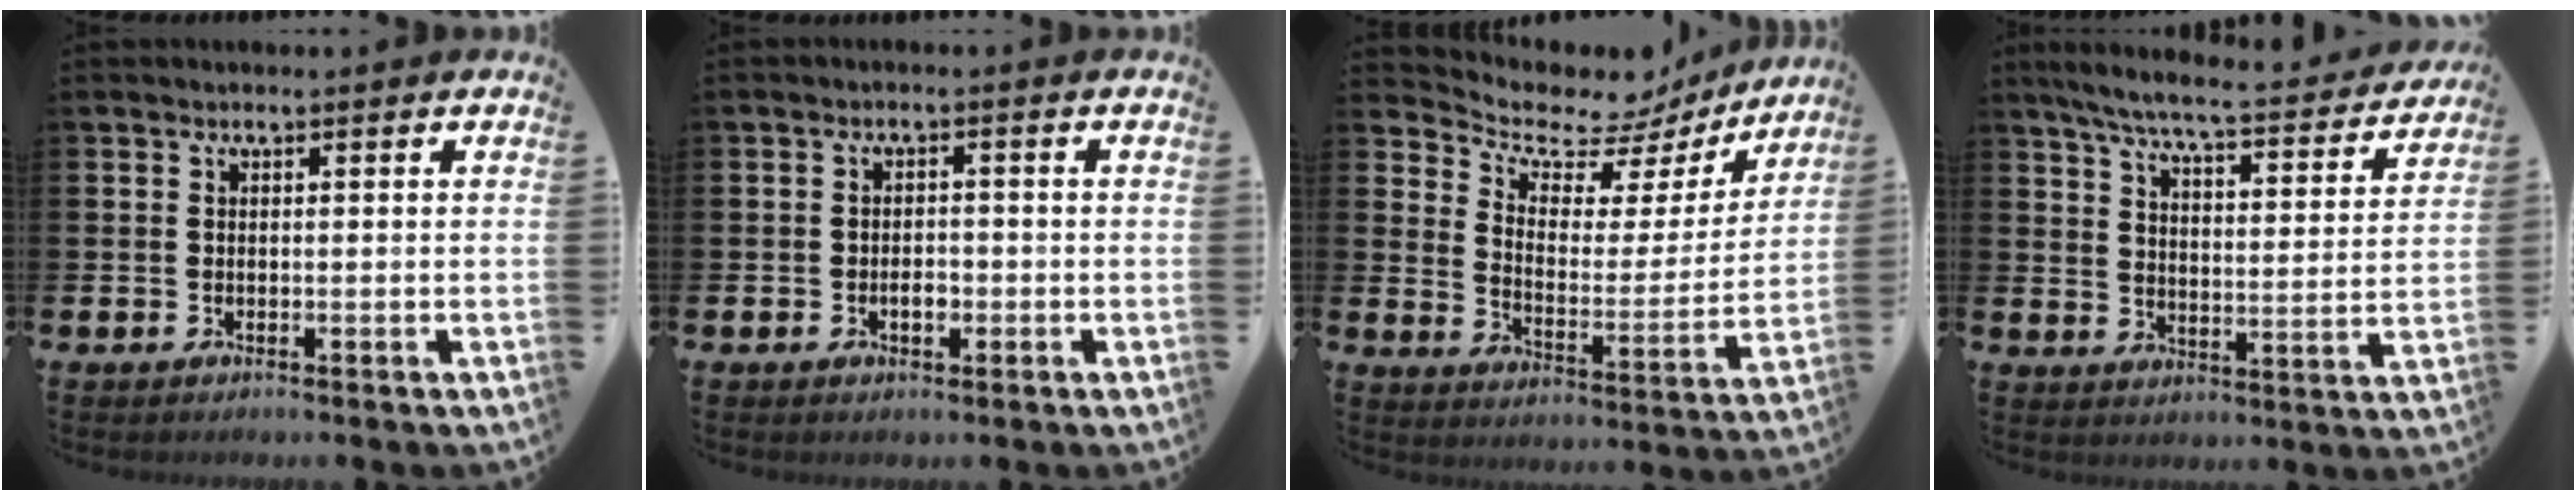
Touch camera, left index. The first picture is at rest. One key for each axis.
{"total": 2.0, "fx": -0.7, "fy": 1.2, "fz": 1.4, "tx": -0.018, "ty": -0.001, "tz": -0.016}
{"total": 7.9, "fx": 6.8, "fy": 3.2, "fz": 2.3, "tx": -0.073, "ty": -0.055, "tz": 0.113}
{"total": 6.3, "fx": 5.6, "fy": 0.3, "fz": 2.9, "tx": -0.085, "ty": -0.041, "tz": 0.090}